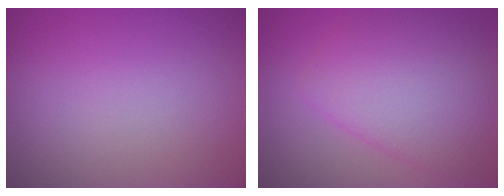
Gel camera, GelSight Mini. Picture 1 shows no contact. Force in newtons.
{"total": 5.9, "press": 5.9, "slide": 0.1}